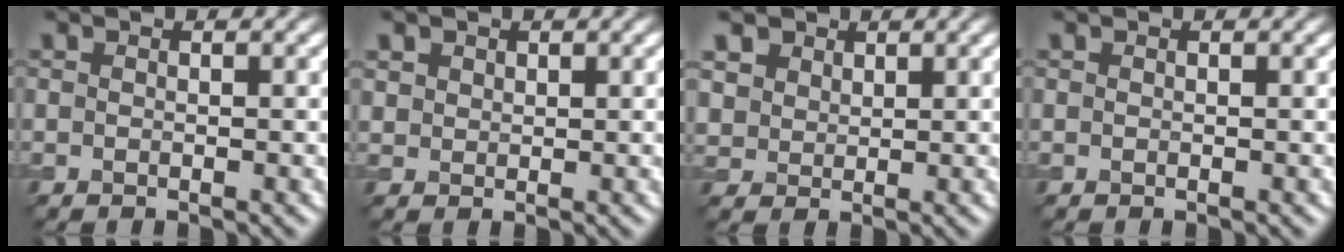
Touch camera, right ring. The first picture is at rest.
{"total": 1.5, "force": [0.9, 1.2, 0.3], "torque": [-0.009, -0.006, 0.024]}
{"total": 4.1, "force": [2.3, 3.0, 1.5], "torque": [-0.061, -0.001, 0.053]}
{"total": 0.0}